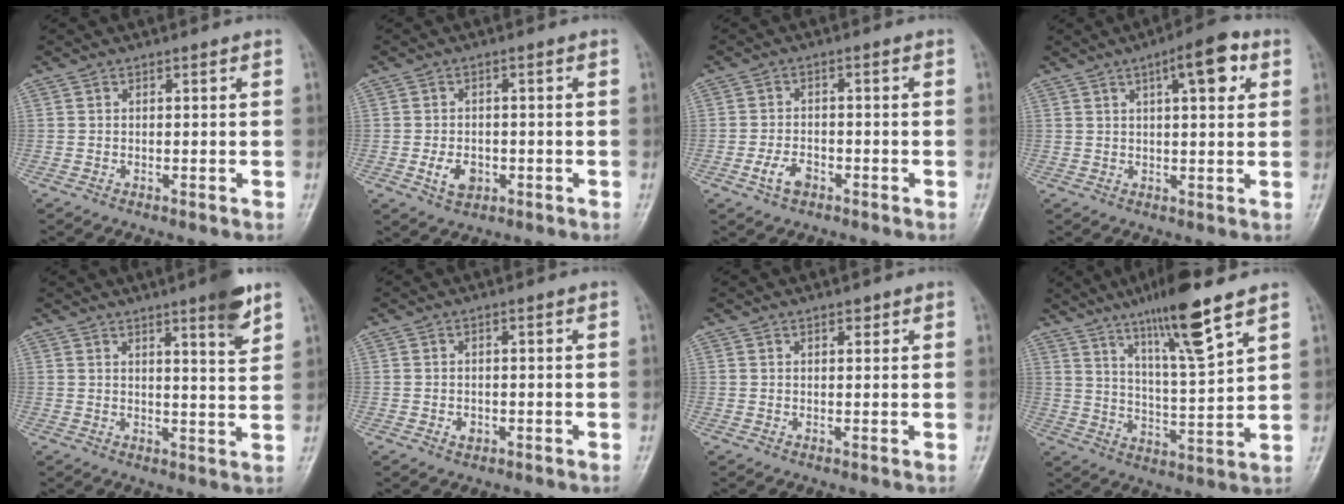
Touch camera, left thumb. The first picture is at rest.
{"total": 4.5, "force": [-1.4, 3.1, 2.9], "torque": [-0.043, 0.003, -0.019]}
{"total": 4.0, "force": [-2.0, 2.4, 2.5], "torque": [-0.046, 0.014, -0.038]}
{"total": 8.7, "force": [3.6, 2.8, 7.4], "torque": [-0.092, 0.001, 0.047]}
{"total": 6.9, "force": [4.3, 0.7, 5.3], "torque": [-0.068, -0.028, 0.059]}
{"total": 1.6, "force": [-0.5, 1.2, 0.9], "torque": [-0.007, 0.002, -0.006]}
{"total": 1.3, "force": [0.9, 0.6, 0.7], "torque": [-0.004, -0.003, 0.011]}
{"total": 13.8, "force": [9.0, 1.4, 10.4], "torque": [-0.177, -0.050, 0.159]}